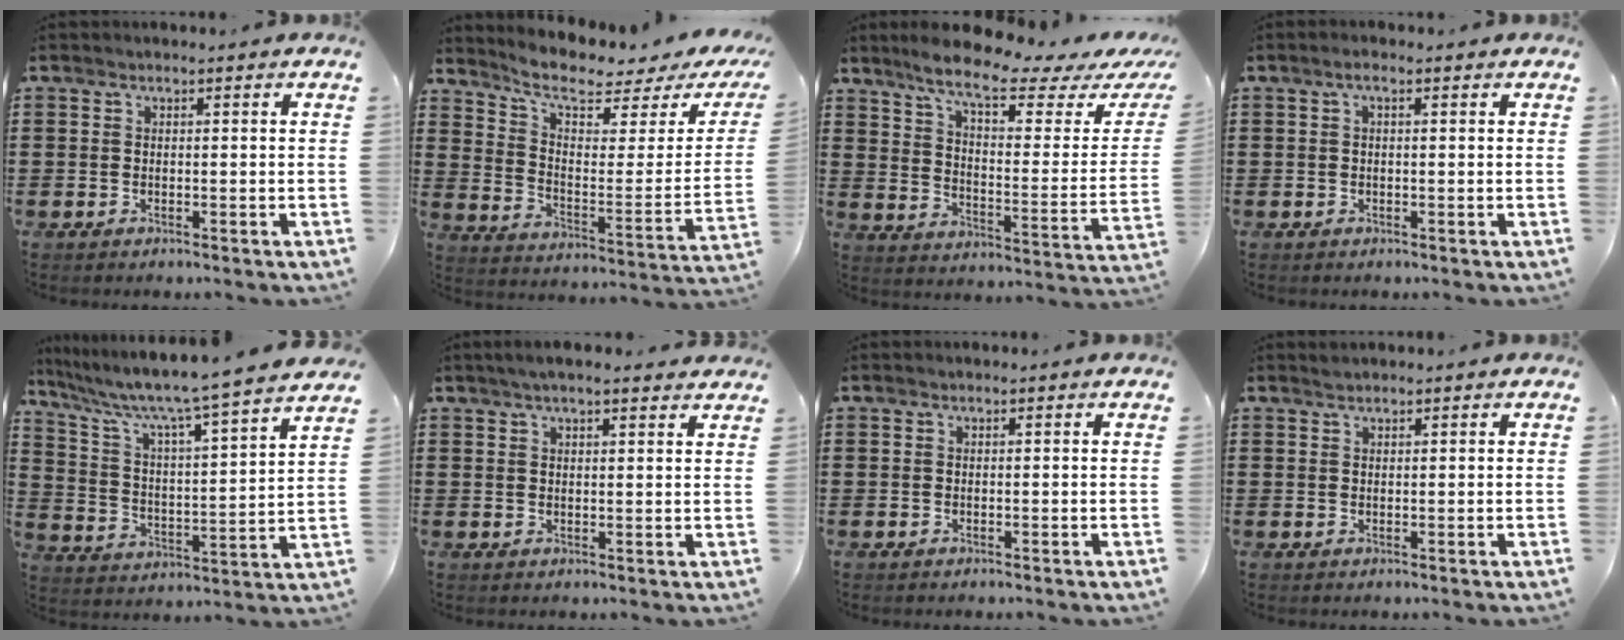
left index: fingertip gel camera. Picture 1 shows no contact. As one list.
[{"total": 6.3, "force": [5.0, 1.4, 3.5], "torque": [-0.088, -0.042, 0.081]}, {"total": 9.7, "force": [7.5, 1.1, 6.1], "torque": [-0.133, -0.045, 0.124]}, {"total": 1.1, "force": [-0.1, 0.3, 1.0], "torque": [-0.021, 0.000, -0.002]}, {"total": 6.6, "force": [5.7, -0.5, 3.2], "torque": [-0.090, -0.053, 0.086]}, {"total": 2.9, "force": [2.4, 0.6, 1.6], "torque": [-0.036, 0.006, 0.044]}, {"total": 0.0}, {"total": 0.8, "force": [0.8, 0.1, 0.3], "torque": [-0.006, 0.000, 0.015]}]